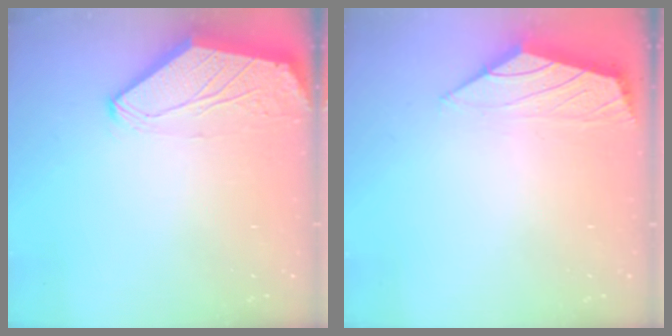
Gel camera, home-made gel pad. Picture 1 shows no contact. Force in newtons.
{"total": 0.8, "press": 0.6, "slide": 0.6}